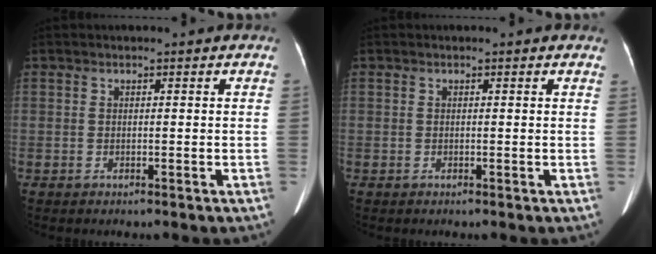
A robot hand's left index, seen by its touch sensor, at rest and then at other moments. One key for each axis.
{"total": 0.0}